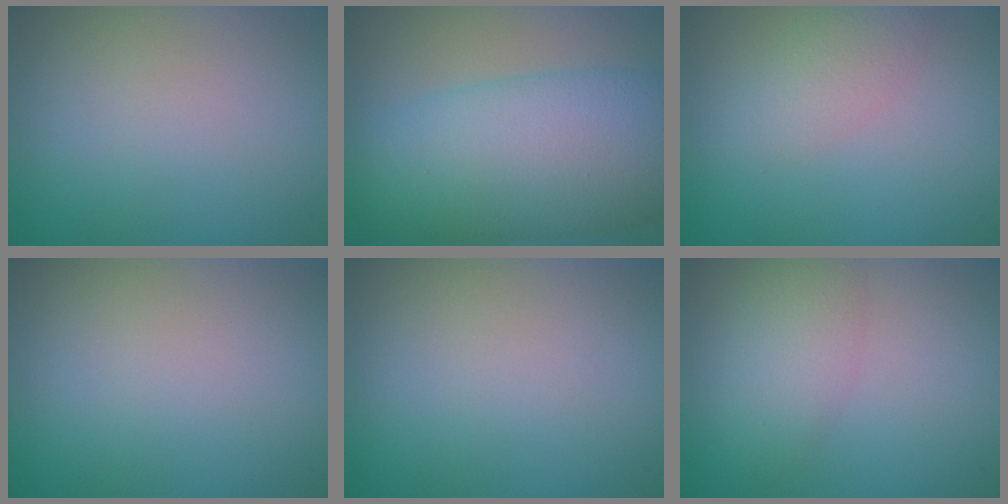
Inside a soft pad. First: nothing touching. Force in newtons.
{"total": 10.7, "press": 10.7, "slide": 0.4}
{"total": 2.2, "press": 2.2, "slide": 0.1}
{"total": 0.0}
{"total": 0.0}
{"total": 2.9, "press": 2.9, "slide": 0.1}